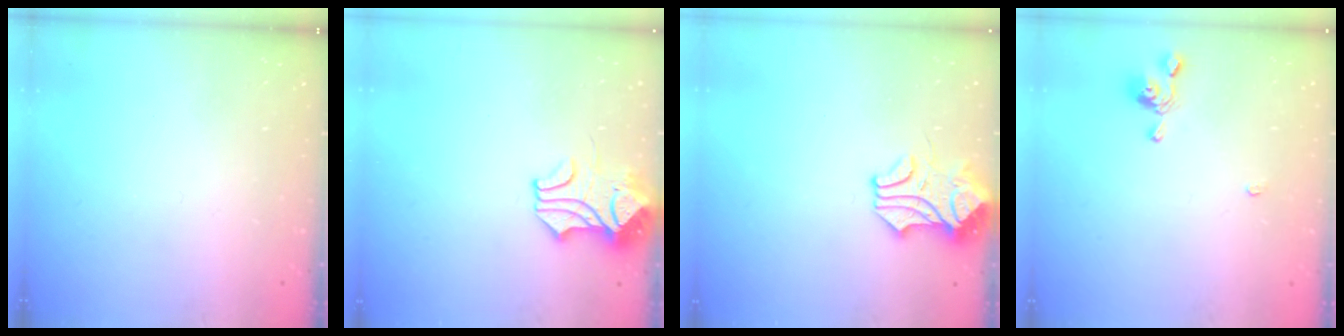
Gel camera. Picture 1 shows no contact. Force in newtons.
{"total": 2.8, "press": 2.7, "slide": 0.6}
{"total": 1.4, "press": 1.4, "slide": 0.0}
{"total": 2.6, "press": 2.6, "slide": 0.3}